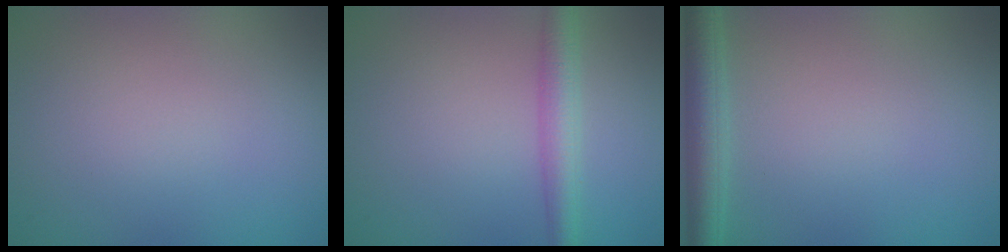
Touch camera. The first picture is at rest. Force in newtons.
{"total": 3.4, "press": 3.4, "slide": 0.1}
{"total": 3.3, "press": 3.3, "slide": 0.2}